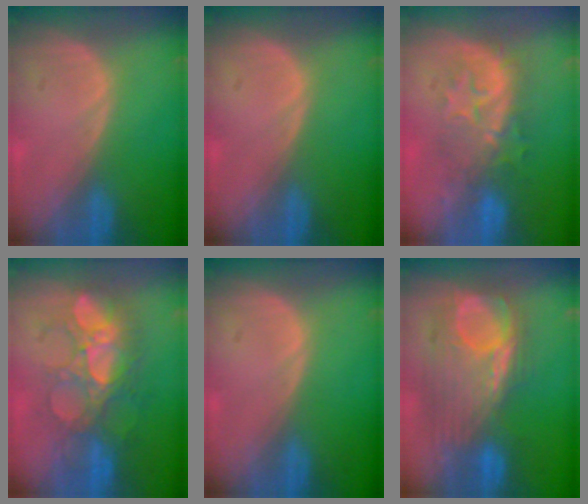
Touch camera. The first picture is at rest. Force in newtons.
{"total": 0.0}
{"total": 7.9, "press": 7.8, "slide": 1.3}
{"total": 8.9, "press": 8.8, "slide": 1.4}
{"total": 0.0}
{"total": 9.9, "press": 9.6, "slide": 2.5}